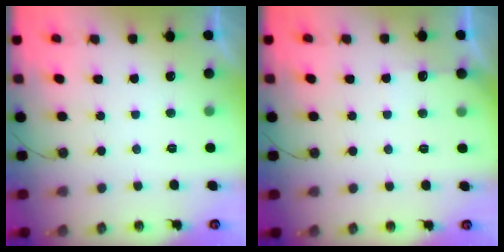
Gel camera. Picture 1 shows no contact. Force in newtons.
{"total": 4.5, "press": 4.5, "slide": 0.5}